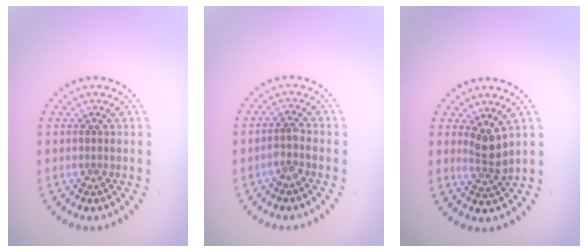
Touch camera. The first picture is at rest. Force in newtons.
{"total": 1.3, "press": 1.2, "slide": 0.7}
{"total": 2.3, "press": 1.8, "slide": 1.5}